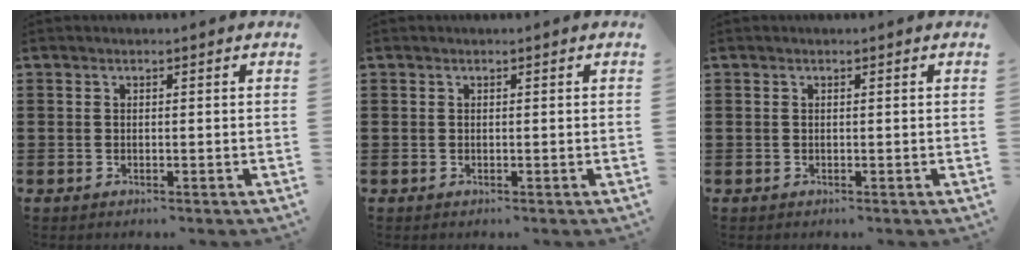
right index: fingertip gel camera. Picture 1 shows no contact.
{"total": 0.0}
{"total": 0.0}